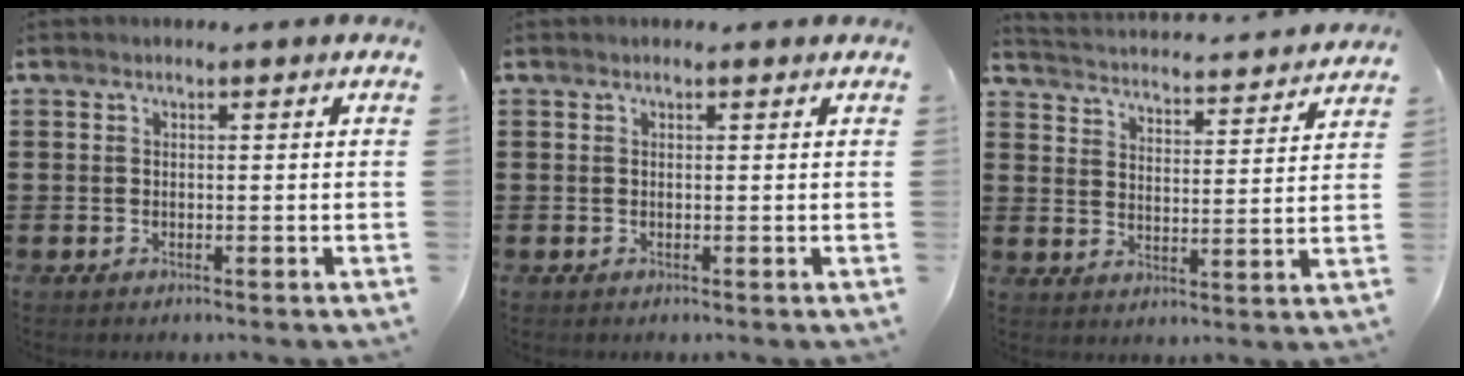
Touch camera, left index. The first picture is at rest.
{"total": 0.0}
{"total": 2.8, "force": [2.8, -0.5, 0.0], "torque": [-0.021, -0.035, 0.038]}